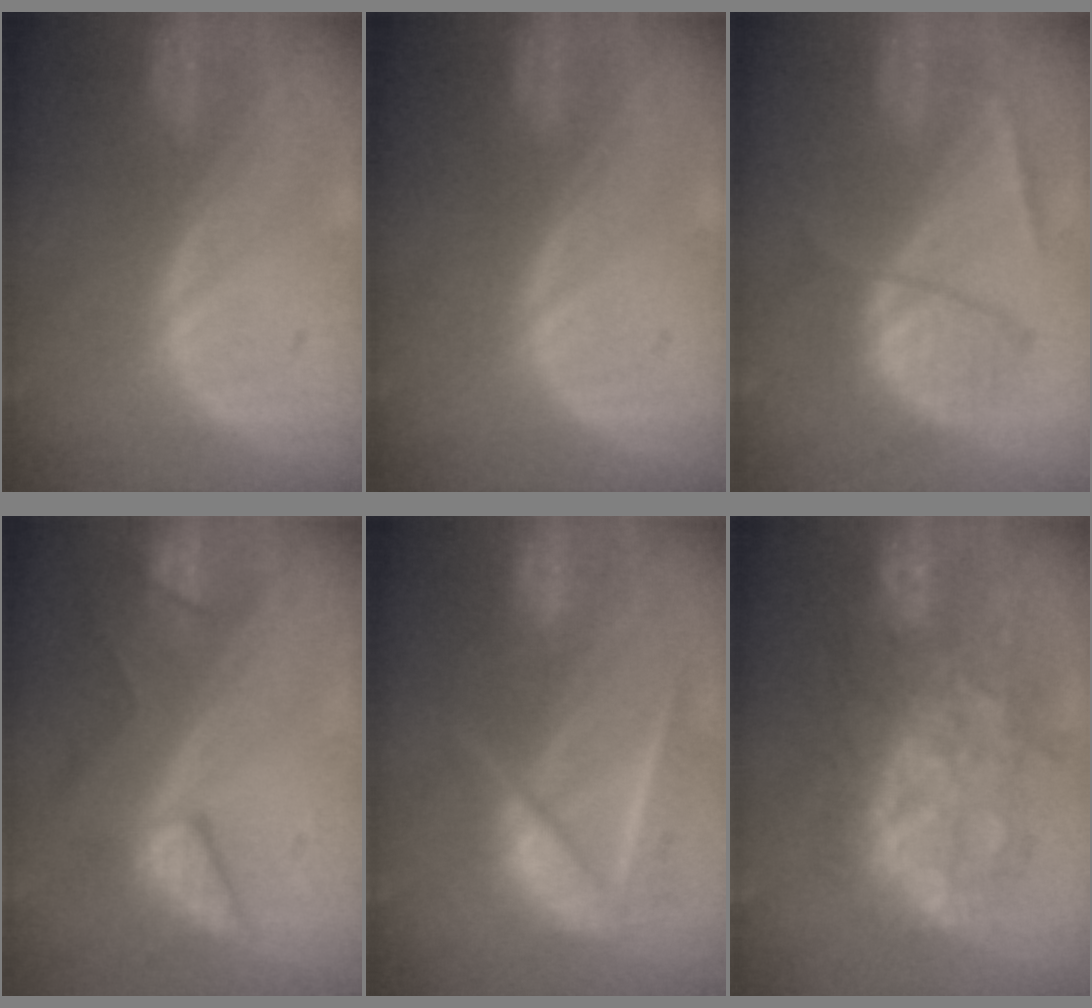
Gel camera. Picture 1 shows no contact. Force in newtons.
{"total": 0.0}
{"total": 6.6, "press": 6.2, "slide": 2.4}
{"total": 7.5, "press": 7.0, "slide": 2.6}
{"total": 9.5, "press": 8.3, "slide": 4.7}
{"total": 11.8, "press": 11.8, "slide": 1.2}